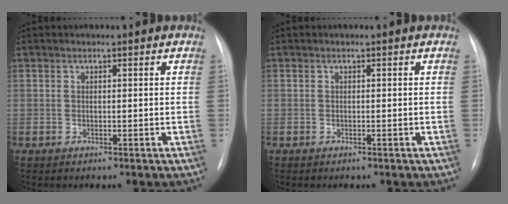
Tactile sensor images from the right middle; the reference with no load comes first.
{"total": 0.5, "force": [-0.4, 0.2, 0.2], "torque": [-0.004, -0.001, -0.003]}